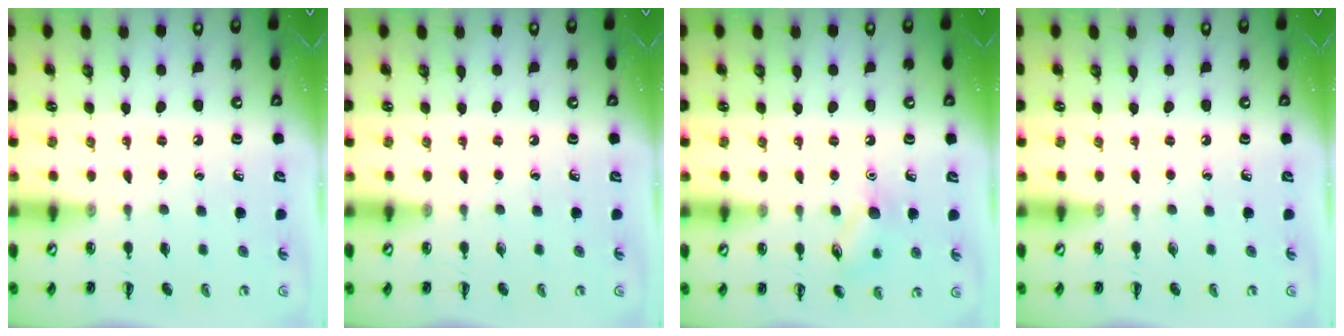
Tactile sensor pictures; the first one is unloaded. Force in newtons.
{"total": 0.0}
{"total": 8.2, "press": 8.1, "slide": 1.2}
{"total": 0.0}